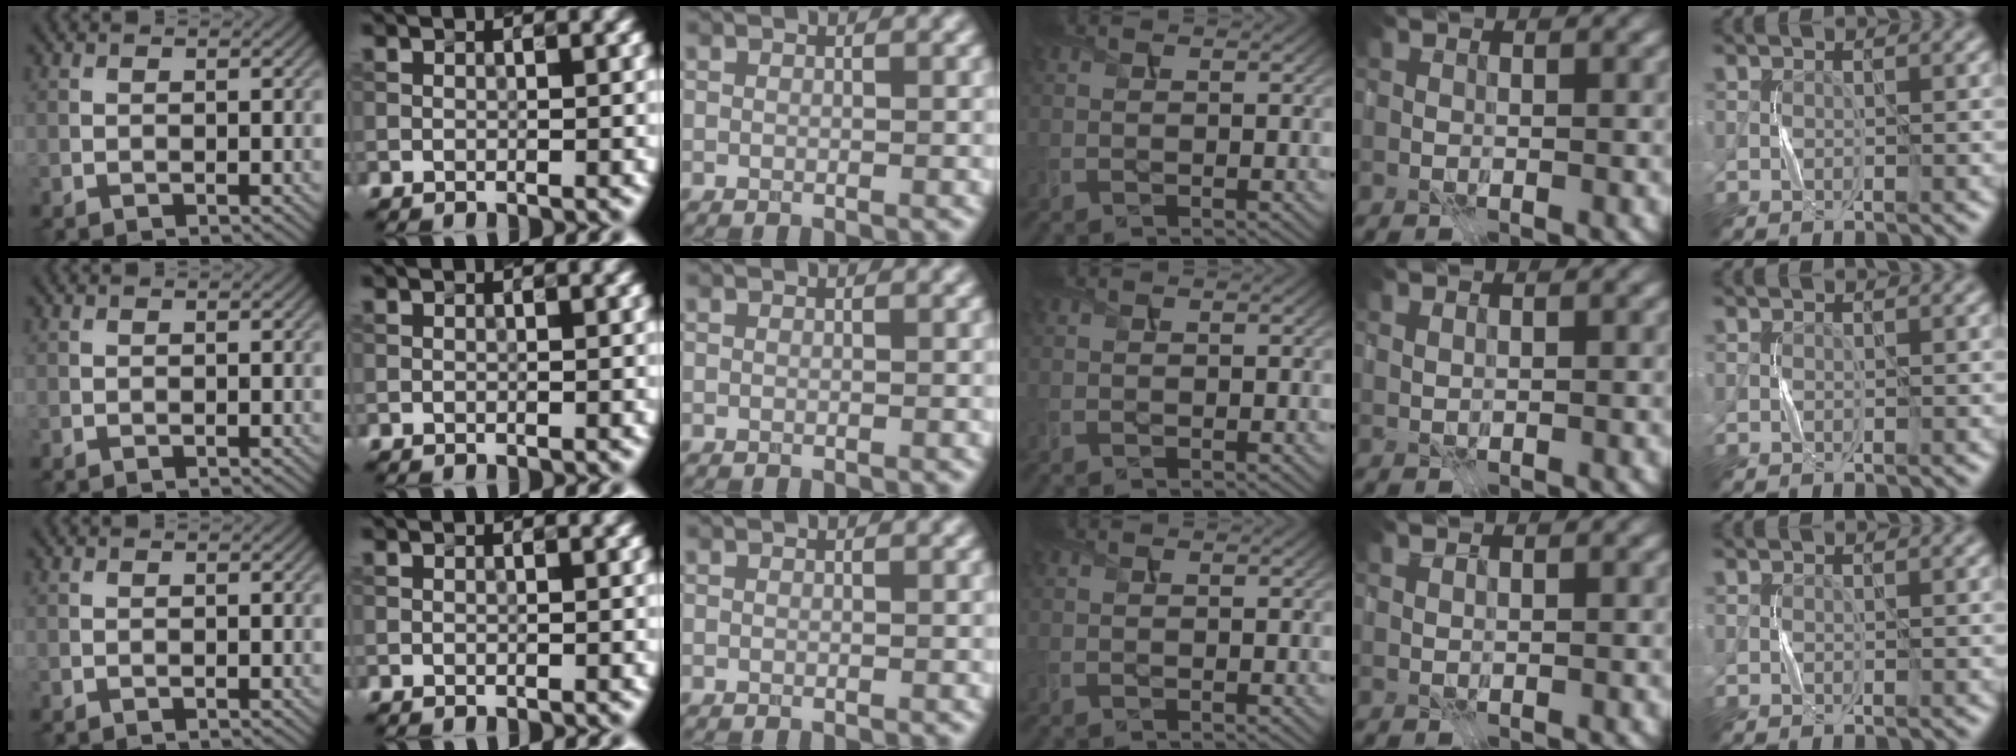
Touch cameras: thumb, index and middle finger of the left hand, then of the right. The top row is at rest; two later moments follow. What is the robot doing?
{"motion": "press", "object": "sticky note"}